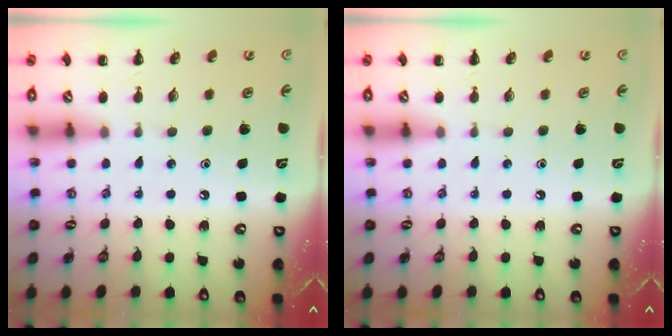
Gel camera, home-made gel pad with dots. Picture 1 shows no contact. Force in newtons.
{"total": 0.0}